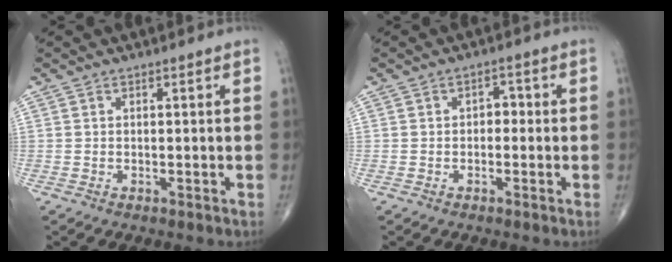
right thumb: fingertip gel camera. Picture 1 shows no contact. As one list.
[{"total": 2.2, "force": [-0.3, 1.6, 1.5], "torque": [-0.005, 0.010, -0.012]}]